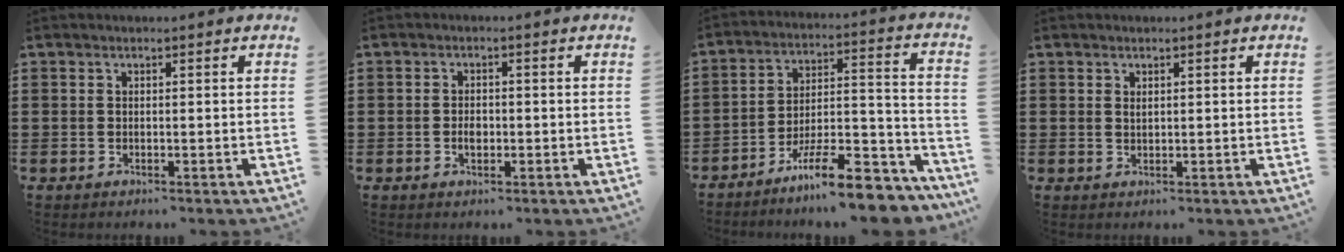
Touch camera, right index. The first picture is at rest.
{"total": 1.9, "force": [-0.3, 1.2, 1.5], "torque": [-0.028, 0.005, -0.007]}
{"total": 13.1, "force": [-10.8, 1.9, 7.3], "torque": [-0.100, 0.044, -0.192]}
{"total": 0.6, "force": [0.4, 0.2, 0.4], "torque": [-0.009, -0.001, 0.008]}